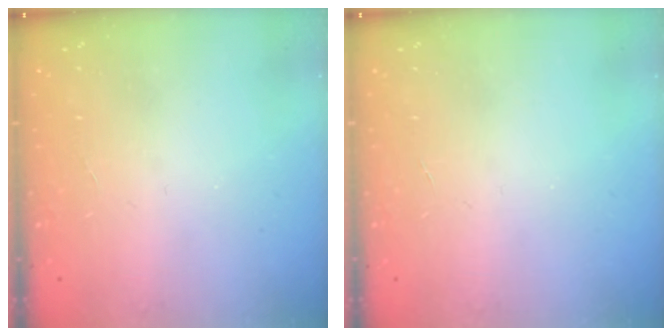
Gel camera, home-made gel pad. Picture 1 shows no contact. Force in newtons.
{"total": 0.0}